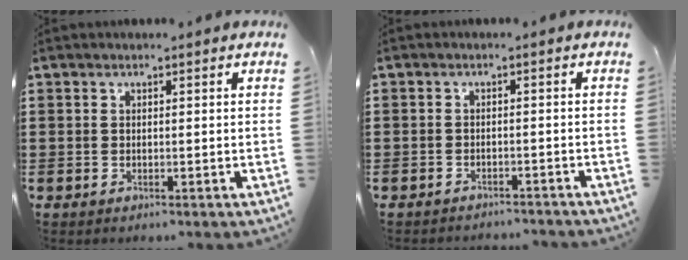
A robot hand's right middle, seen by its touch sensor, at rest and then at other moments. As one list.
[{"total": 1.9, "force": [-1.9, 0.3, -0.3], "torque": [0.001, 0.003, -0.043]}]